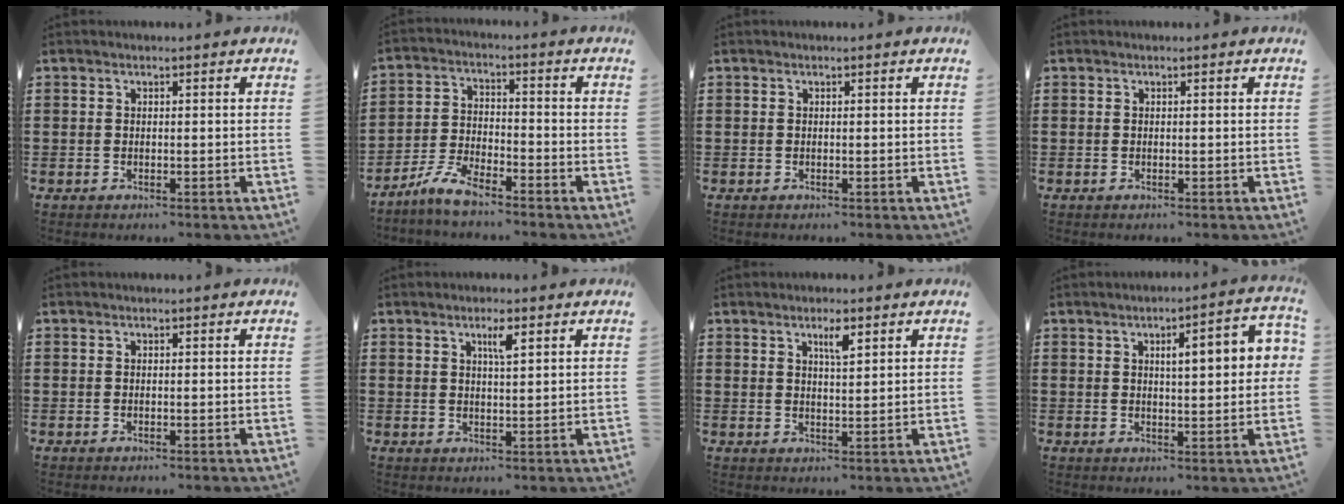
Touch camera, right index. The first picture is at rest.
{"total": 5.5, "force": [-4.7, 1.1, 2.6], "torque": [-0.071, 0.000, -0.096]}
{"total": 0.0}
{"total": 0.0}
{"total": 0.0}
{"total": 2.9, "force": [1.5, 0.5, 2.4], "torque": [-0.042, 0.001, 0.022]}
{"total": 3.1, "force": [1.8, 0.7, 2.4], "torque": [-0.044, 0.002, 0.028]}
{"total": 6.4, "force": [1.5, 1.6, 6.0], "torque": [-0.090, -0.002, 0.015]}